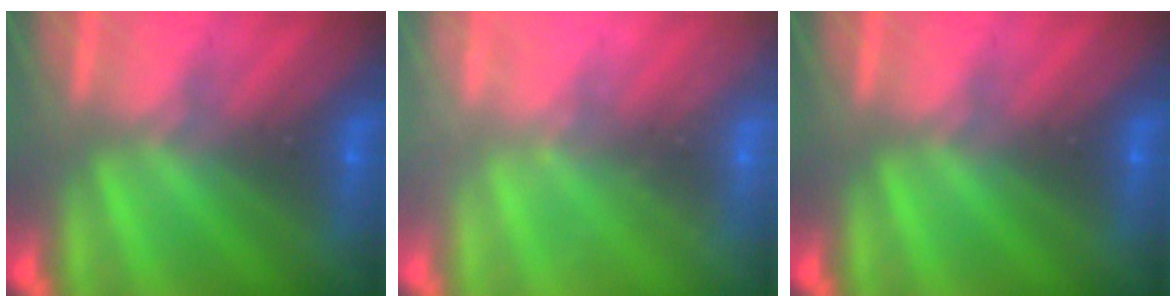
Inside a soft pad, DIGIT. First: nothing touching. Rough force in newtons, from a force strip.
{"total": 2.0}
{"total": 0.0}